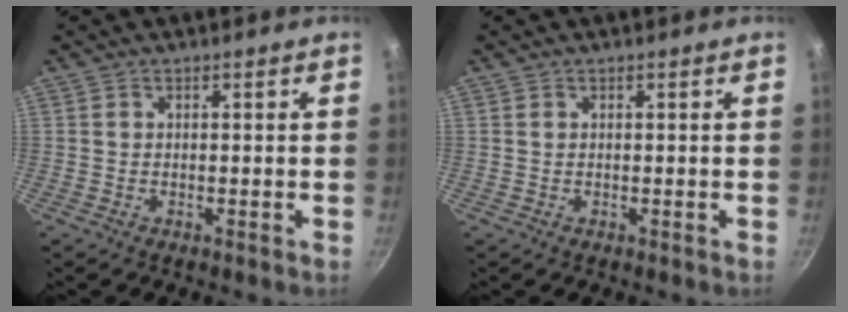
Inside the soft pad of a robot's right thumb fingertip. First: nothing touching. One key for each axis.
{"total": 0.0}